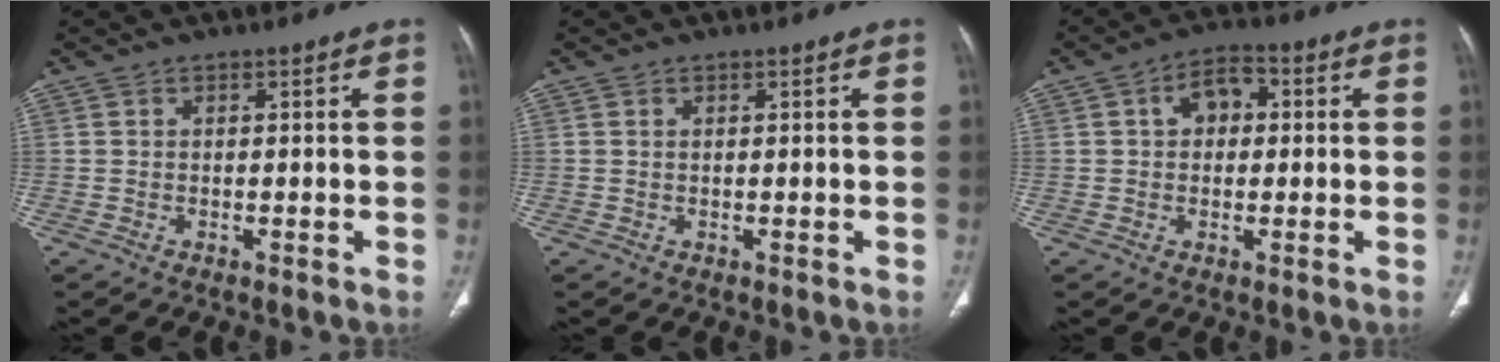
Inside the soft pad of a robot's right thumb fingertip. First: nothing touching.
{"total": 0.0}
{"total": 5.9, "force": [1.0, 4.0, 4.2], "torque": [-0.049, 0.014, 0.007]}